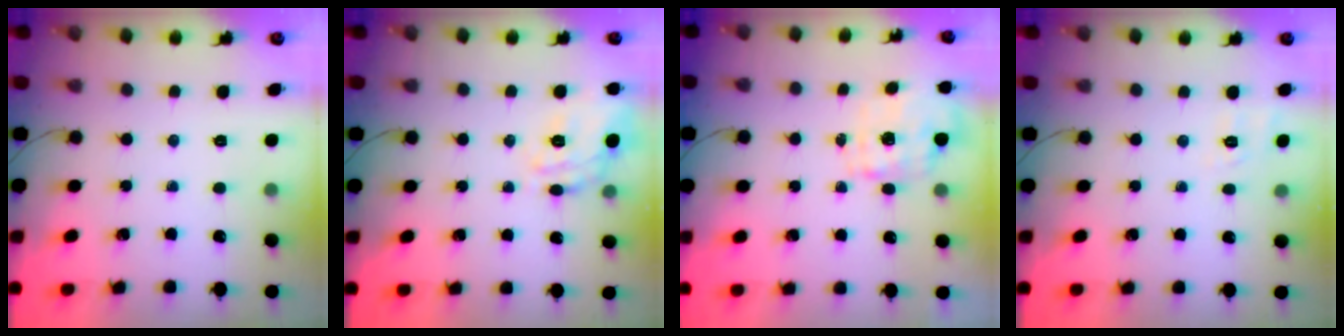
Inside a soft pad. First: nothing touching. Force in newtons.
{"total": 14.8, "press": 14.7, "slide": 0.5}
{"total": 1.8, "press": 1.7, "slide": 0.5}
{"total": 2.0, "press": 0.6, "slide": 1.9}